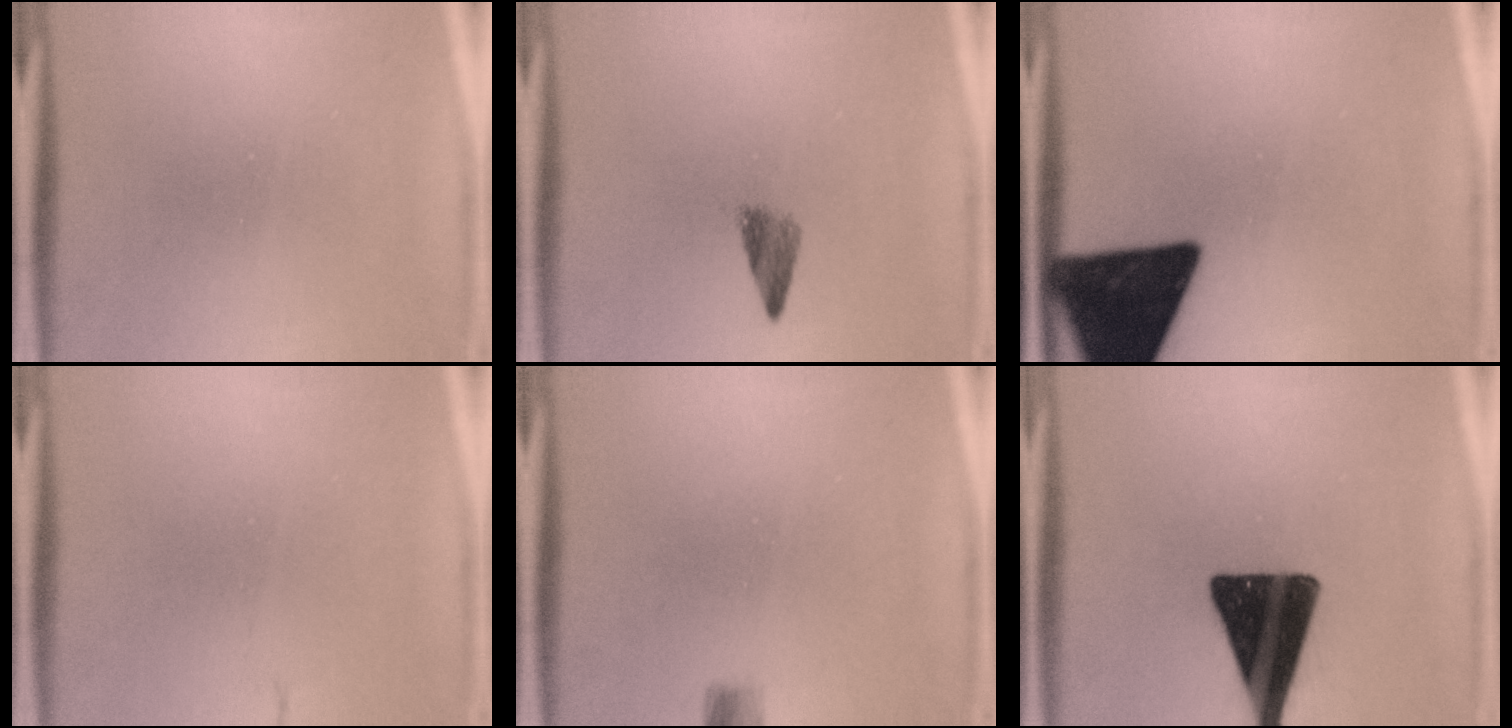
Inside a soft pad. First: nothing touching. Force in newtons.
{"total": 2.4}
{"total": 19.5}
{"total": 1.6}
{"total": 1.6}
{"total": 15.5}